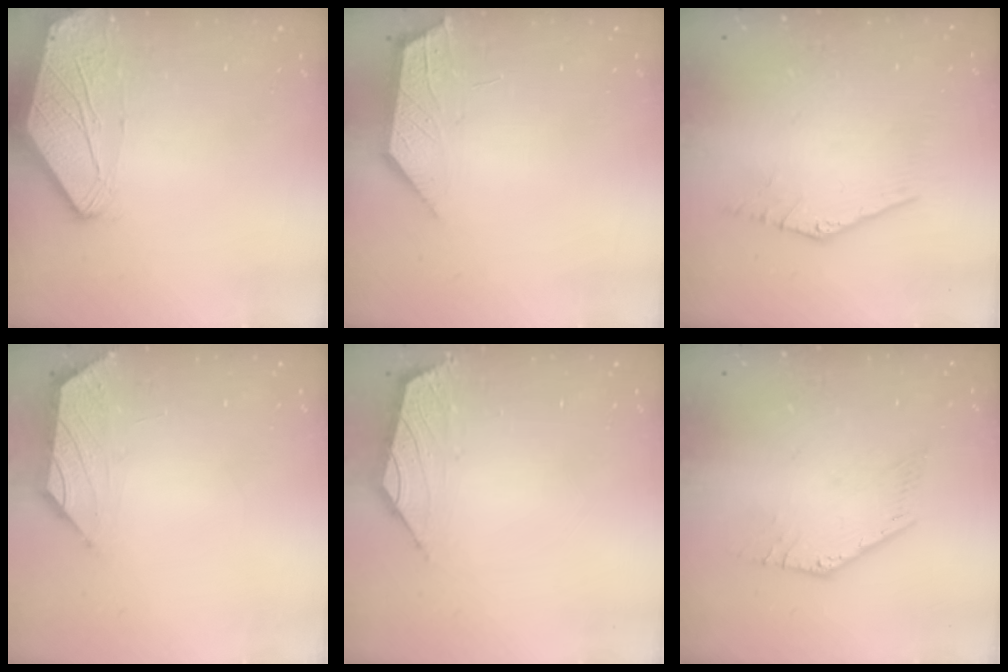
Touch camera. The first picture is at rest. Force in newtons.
{"total": 3.7, "press": 3.7, "slide": 0.6}
{"total": 2.0, "press": 2.0, "slide": 0.1}
{"total": 0.0}
{"total": 1.6, "press": 1.5, "slide": 0.7}
{"total": 0.0}